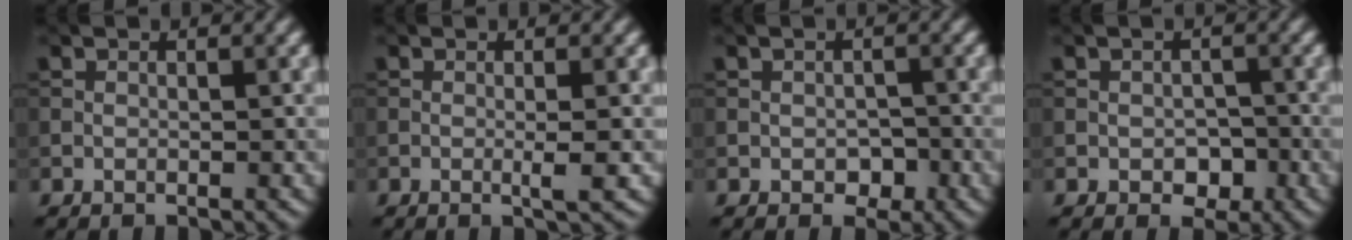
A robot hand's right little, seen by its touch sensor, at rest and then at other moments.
{"total": 1.5, "force": [-0.1, 0.1, 1.5], "torque": [-0.026, -0.003, -0.007]}
{"total": 1.7, "force": [-0.6, 1.2, 1.0], "torque": [-0.016, -0.005, -0.008]}
{"total": 2.2, "force": [-0.7, 1.5, 1.4], "torque": [-0.020, -0.005, -0.010]}